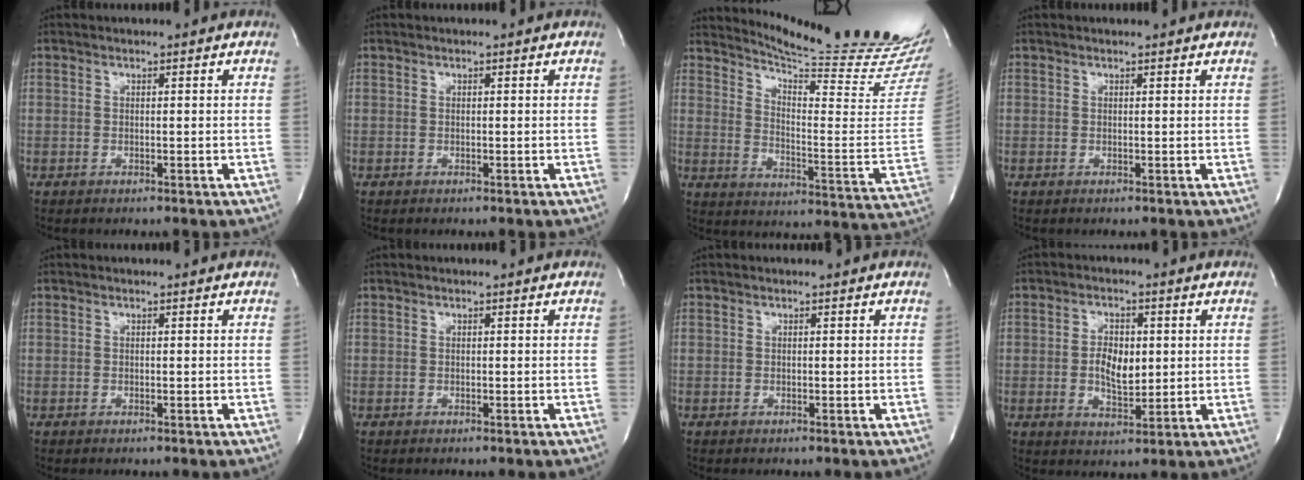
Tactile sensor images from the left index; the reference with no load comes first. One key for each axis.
{"total": 0.0}
{"total": 21.9, "fx": 20.4, "fy": -2.0, "fz": 7.8, "tx": -0.132, "ty": -0.144, "tz": 0.262}
{"total": 0.9, "fx": 0.9, "fy": 0.0, "fz": 0.0, "tx": -0.009, "ty": -0.001, "tz": 0.006}
{"total": 0.0}
{"total": 0.0}
{"total": 0.0}
{"total": 5.3, "fx": -0.1, "fy": 2.8, "fz": 4.5, "tx": -0.083, "ty": -0.006, "tz": 0.003}